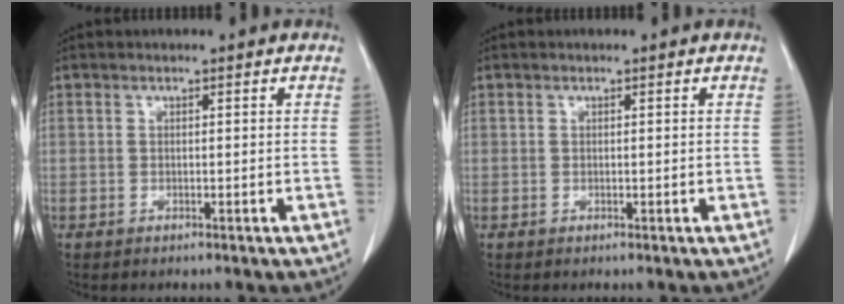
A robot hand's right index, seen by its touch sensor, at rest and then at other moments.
{"total": 0.0}